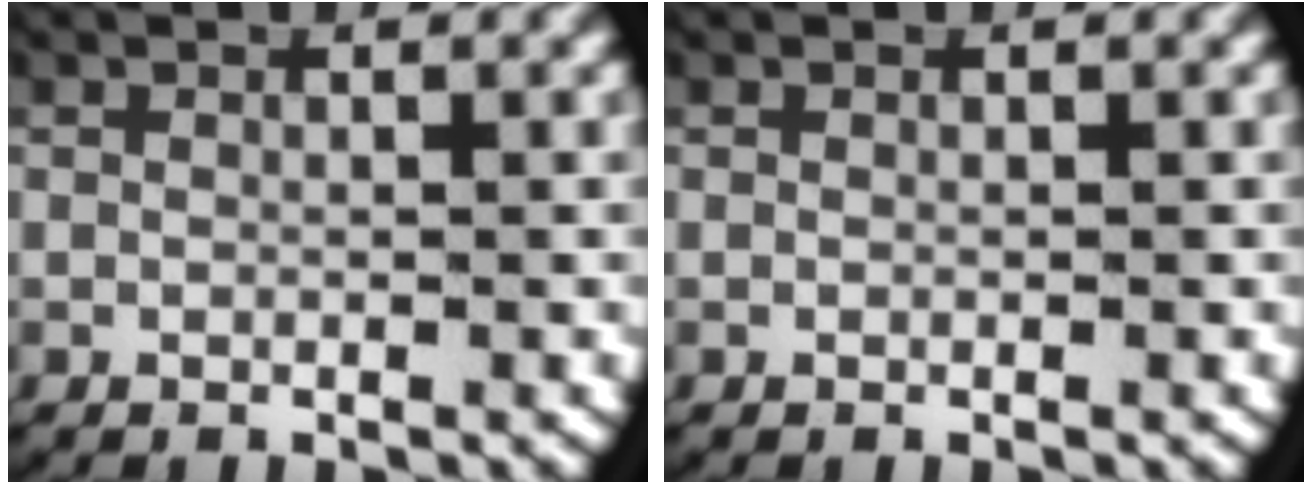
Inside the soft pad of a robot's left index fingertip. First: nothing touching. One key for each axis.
{"total": 0.0}